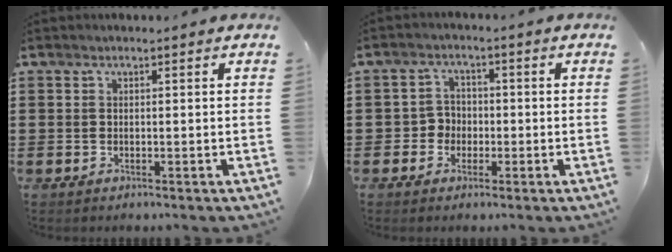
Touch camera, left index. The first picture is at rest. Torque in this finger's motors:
{"motor_torque": [-0.31, 0.39, 0.01, -0.01]}